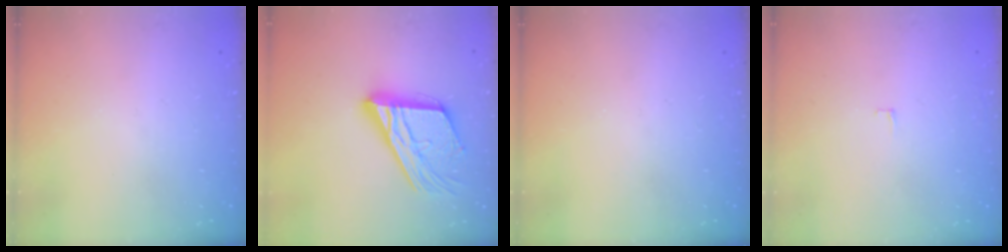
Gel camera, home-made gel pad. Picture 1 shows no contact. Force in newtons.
{"total": 19.3, "press": 19.2, "slide": 1.8}
{"total": 0.0}
{"total": 2.4, "press": 2.4, "slide": 0.2}